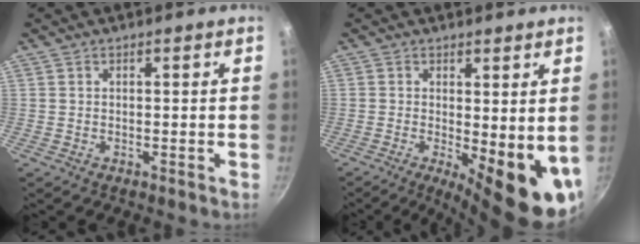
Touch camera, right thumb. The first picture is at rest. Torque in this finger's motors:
{"motor_torque": [-0.03, 1.15, 0.28, -0.12, 0.16]}